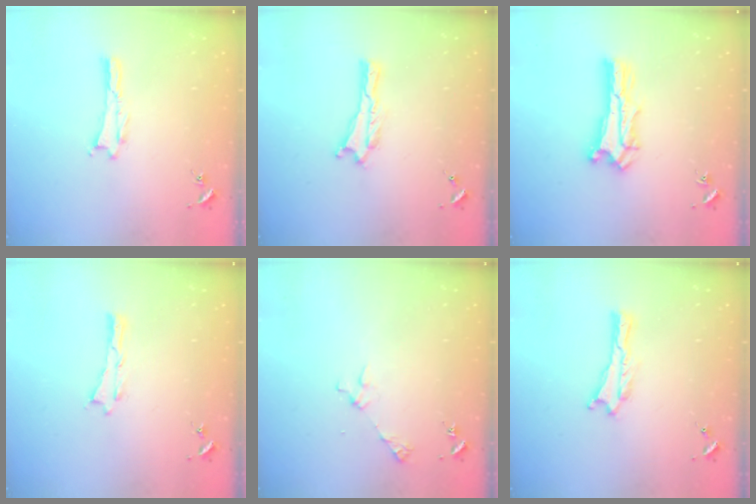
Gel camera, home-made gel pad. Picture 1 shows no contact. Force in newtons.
{"total": 0.0}
{"total": 1.5, "press": 1.5, "slide": 0.2}
{"total": 0.0}
{"total": 3.3, "press": 3.3, "slide": 0.2}
{"total": 0.0}